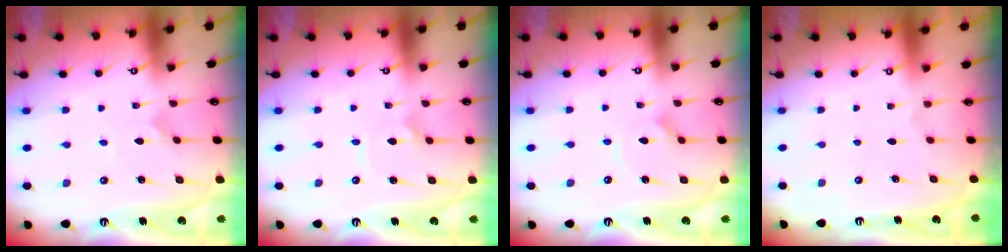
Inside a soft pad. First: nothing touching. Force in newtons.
{"total": 2.3, "press": 2.3, "slide": 0.1}
{"total": 3.4, "press": 3.3, "slide": 0.3}
{"total": 0.0}